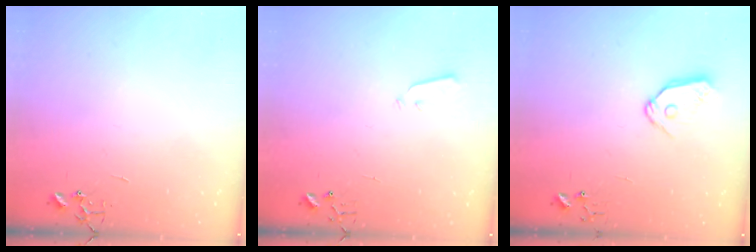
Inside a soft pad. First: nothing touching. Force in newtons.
{"total": 3.0, "press": 2.9, "slide": 0.7}
{"total": 8.9, "press": 8.9, "slide": 1.0}